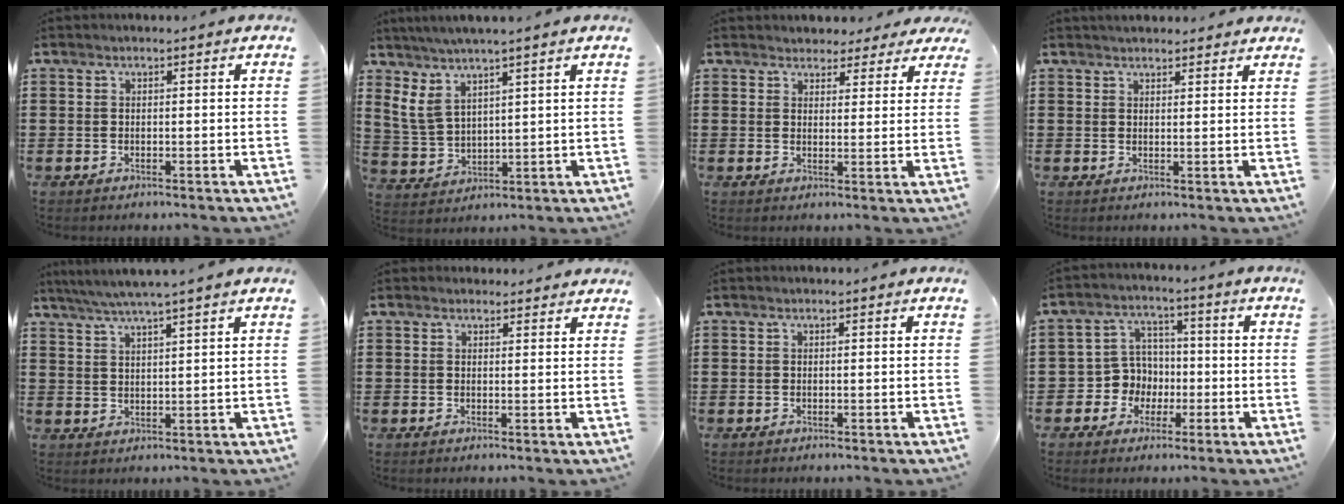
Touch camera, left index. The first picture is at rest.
{"total": 5.5, "force": [3.4, 2.2, 3.8], "torque": [-0.089, -0.002, 0.060]}
{"total": 3.5, "force": [3.1, 1.5, 0.1], "torque": [-0.008, -0.004, 0.058]}
{"total": 2.1, "force": [2.0, 0.5, 0.2], "torque": [-0.008, 0.002, 0.039]}
{"total": 4.0, "force": [3.4, -0.5, 2.0], "torque": [-0.048, -0.010, 0.061]}
{"total": 1.7, "force": [1.5, 0.6, 0.1], "torque": [-0.007, 0.004, 0.031]}
{"total": 0.0}
{"total": 5.8, "force": [-1.1, 5.6, 1.2], "torque": [-0.049, 0.010, -0.023]}